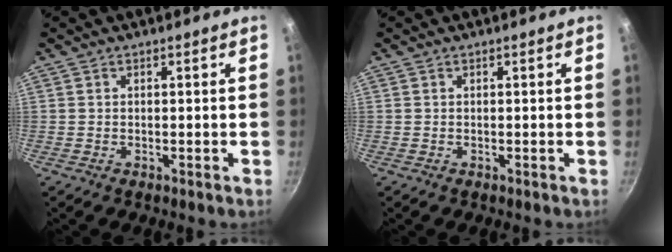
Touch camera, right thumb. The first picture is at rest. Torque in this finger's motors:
{"motor_torque": [-0.18, 0.19, -0.05, 0.38, 0.02]}